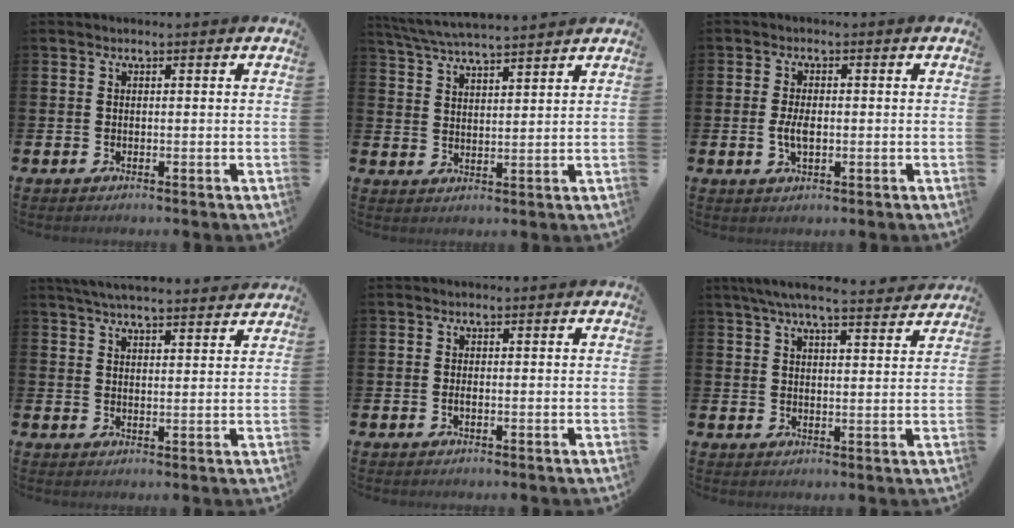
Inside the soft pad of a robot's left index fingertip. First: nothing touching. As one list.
[{"total": 5.6, "force": [5.4, 0.1, 1.3], "torque": [-0.045, -0.023, 0.099]}, {"total": 3.2, "force": [-0.2, 1.6, 2.8], "torque": [-0.042, 0.000, -0.007]}, {"total": 4.8, "force": [4.7, 0.2, 1.1], "torque": [-0.030, -0.018, 0.085]}, {"total": 0.5, "force": [-0.2, 0.1, 0.5], "torque": [-0.015, 0.001, -0.002]}, {"total": 6.4, "force": [5.9, 0.5, 2.2], "torque": [-0.049, -0.024, 0.105]}]